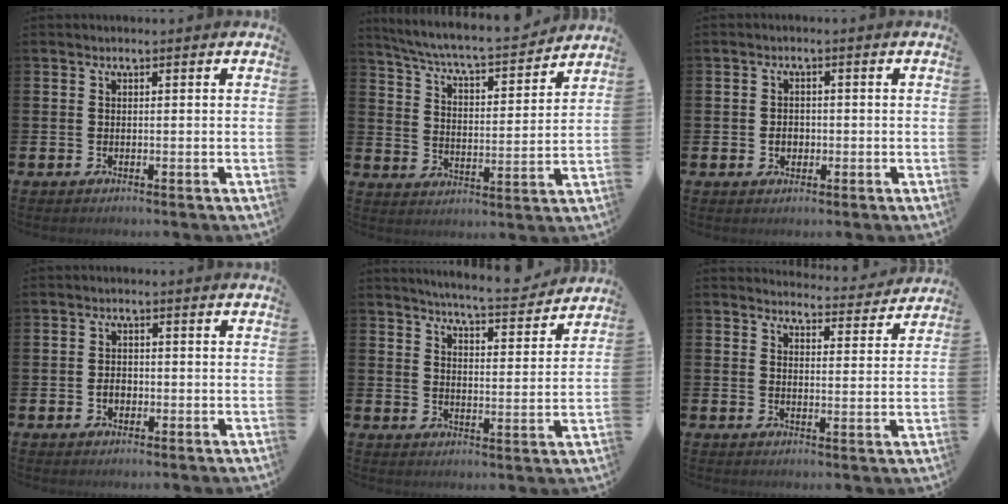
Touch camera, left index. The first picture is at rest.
{"total": 6.6, "force": [6.2, 0.5, 2.2], "torque": [-0.075, -0.050, 0.101]}
{"total": 1.9, "force": [-0.3, 1.6, 1.0], "torque": [-0.007, 0.002, -0.012]}
{"total": 1.9, "force": [-0.5, 1.4, 1.1], "torque": [-0.009, 0.000, -0.015]}
{"total": 6.1, "force": [6.0, 0.0, 1.1], "torque": [-0.032, -0.043, 0.102]}
{"total": 3.9, "force": [3.8, 0.5, 0.1], "torque": [-0.003, -0.033, 0.064]}